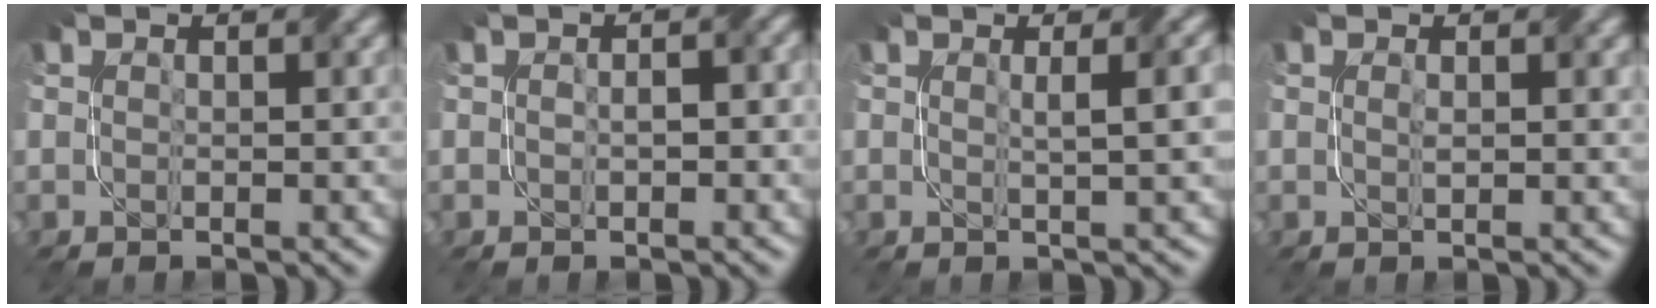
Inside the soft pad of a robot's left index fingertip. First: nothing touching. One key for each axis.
{"total": 1.9, "fx": -0.1, "fy": 1.0, "fz": 1.6, "tx": -0.026, "ty": 0.001, "tz": -0.001}
{"total": 2.8, "fx": 0.5, "fy": 0.7, "fz": 2.7, "tx": -0.028, "ty": 0.006, "tz": 0.004}
{"total": 0.9, "fx": 0.3, "fy": 0.3, "fz": 0.8, "tx": -0.015, "ty": -0.001, "tz": 0.006}